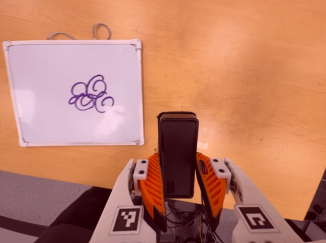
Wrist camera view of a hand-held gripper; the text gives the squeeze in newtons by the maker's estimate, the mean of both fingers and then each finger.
{"total": 5.3, "left": 3.5, "right": 7.0}